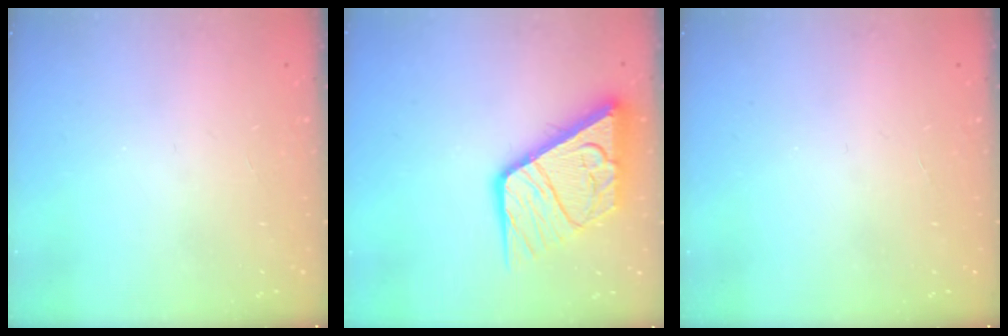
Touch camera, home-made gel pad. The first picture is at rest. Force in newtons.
{"total": 17.9, "press": 17.8, "slide": 1.9}
{"total": 0.0}